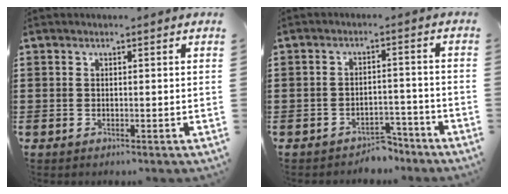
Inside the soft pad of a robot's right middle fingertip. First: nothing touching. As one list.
[{"total": 3.5, "force": [-3.4, 0.7, 0.2], "torque": [-0.008, 0.004, -0.070]}]